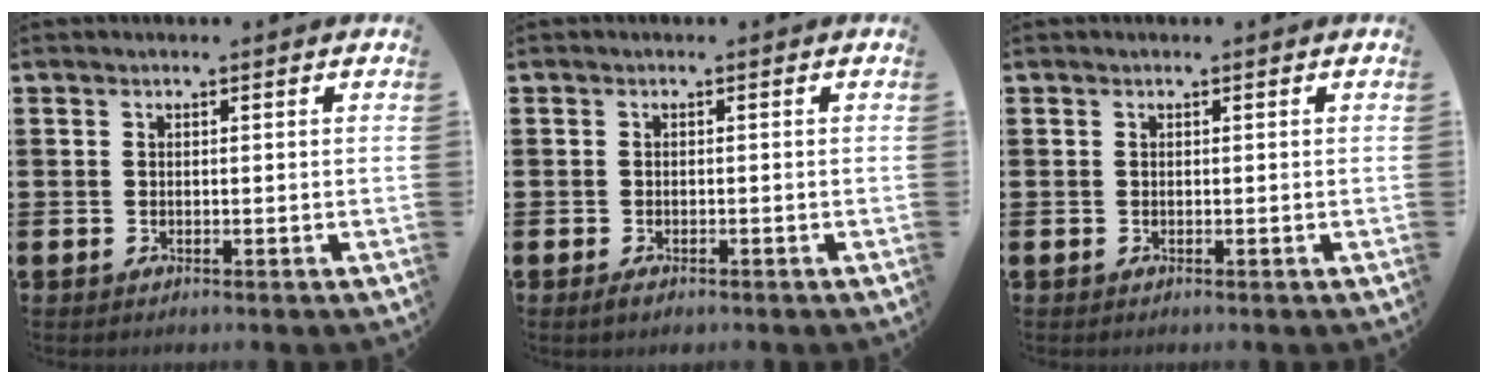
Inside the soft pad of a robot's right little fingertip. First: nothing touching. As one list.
[{"total": 0.9, "force": [-0.5, 0.4, 0.6], "torque": [-0.005, -0.004, -0.012]}, {"total": 0.0}]